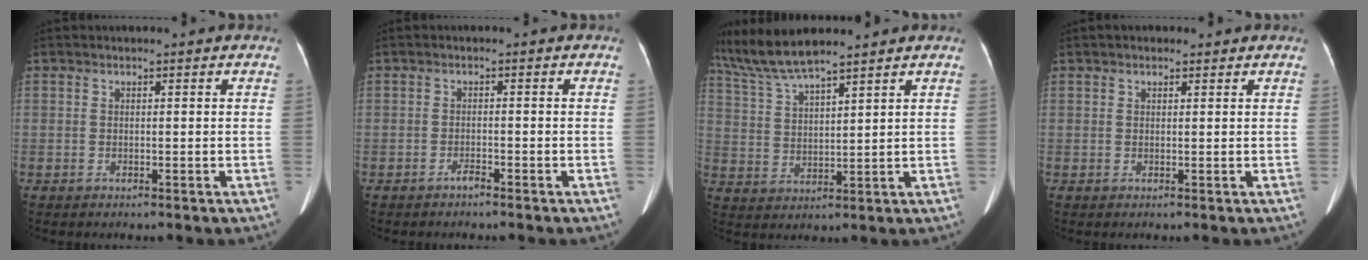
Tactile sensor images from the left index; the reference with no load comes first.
{"total": 1.1, "force": [-1.0, 0.0, 0.4], "torque": [-0.007, -0.003, -0.018]}
{"total": 8.9, "force": [7.9, 0.3, 4.0], "torque": [-0.094, 0.018, 0.158]}
{"total": 1.5, "force": [1.0, 0.9, 0.6], "torque": [-0.014, 0.015, 0.011]}